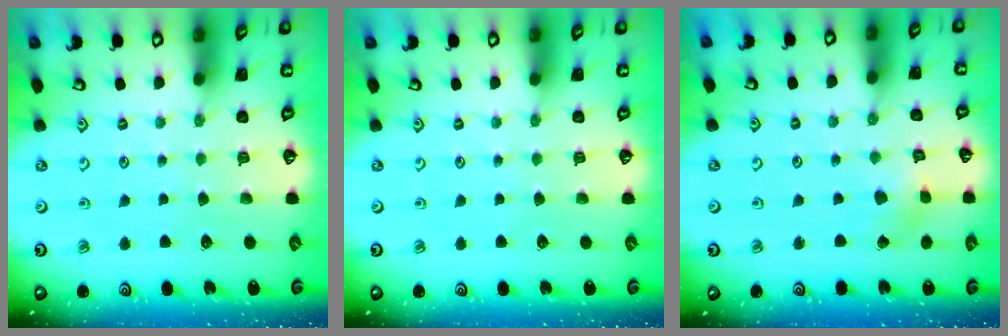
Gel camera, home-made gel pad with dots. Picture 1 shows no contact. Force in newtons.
{"total": 0.0}
{"total": 2.1, "press": 2.1, "slide": 0.3}